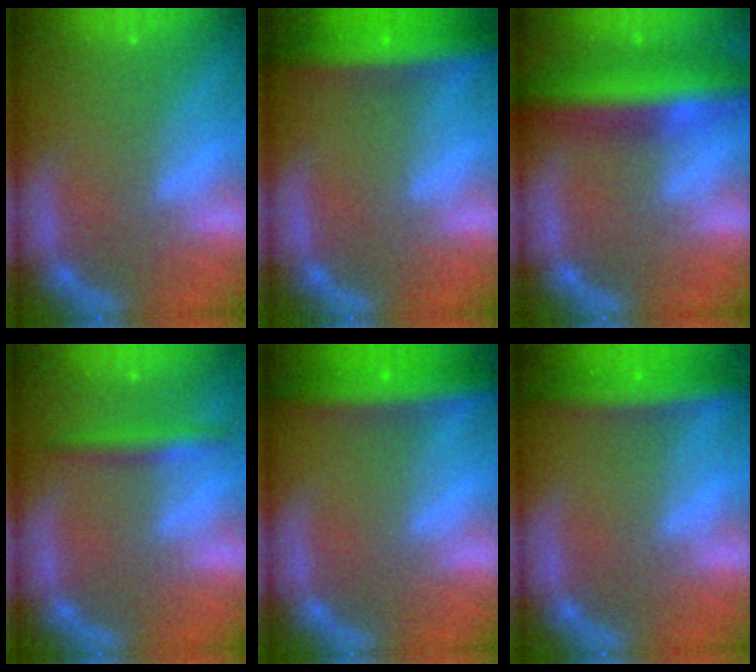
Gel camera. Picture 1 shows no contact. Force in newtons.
{"total": 8.0}
{"total": 9.5}
{"total": 3.0}
{"total": 6.5}
{"total": 5.5}